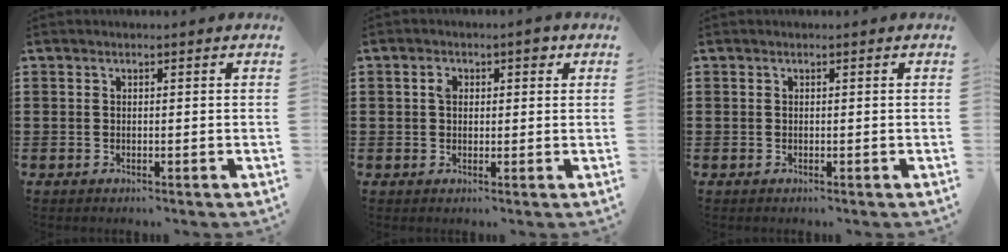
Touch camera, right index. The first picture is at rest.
{"total": 2.9, "force": [0.8, 1.7, 2.2], "torque": [-0.031, 0.004, 0.010]}
{"total": 0.0}